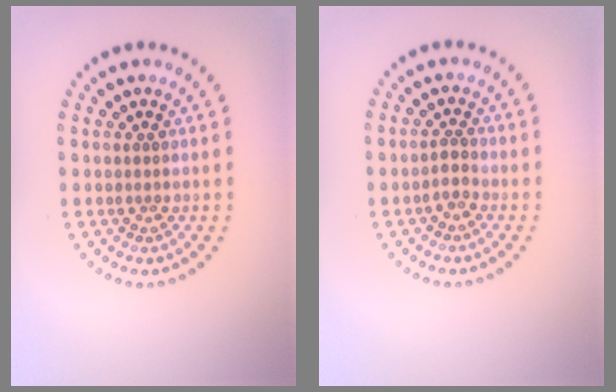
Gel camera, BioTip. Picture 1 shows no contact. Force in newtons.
{"total": 1.2, "press": 0.9, "slide": 0.7}